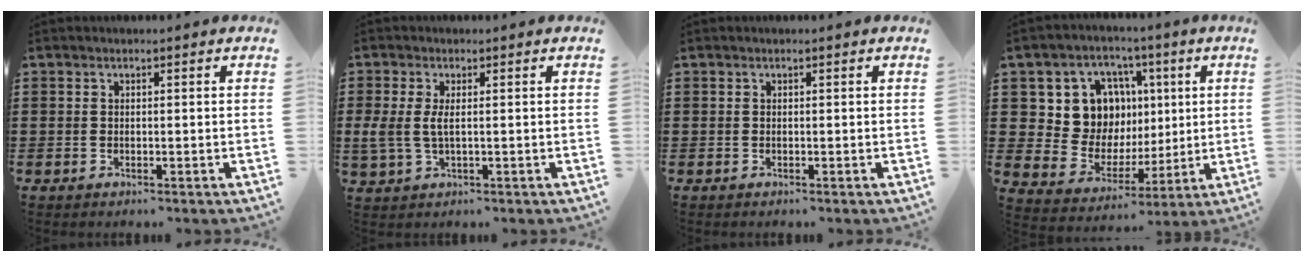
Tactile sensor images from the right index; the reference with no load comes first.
{"total": 3.5, "force": [0.3, 1.2, 3.2], "torque": [-0.093, -0.011, -0.002]}
{"total": 0.0}
{"total": 11.3, "force": [3.5, 10.0, 3.9], "torque": [-0.095, -0.014, 0.073]}